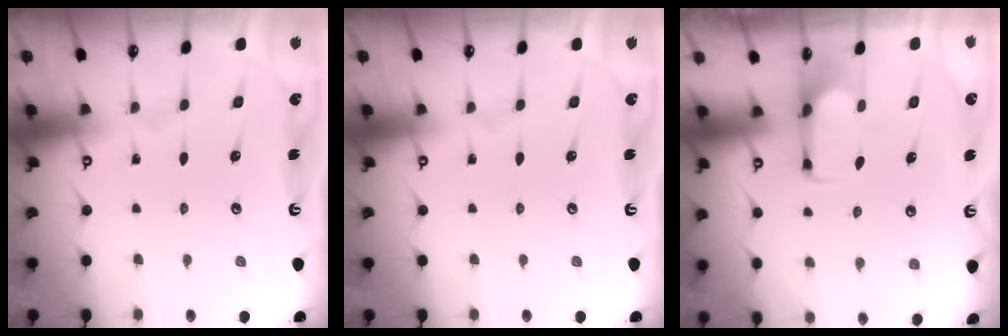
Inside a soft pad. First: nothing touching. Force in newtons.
{"total": 0.0}
{"total": 2.6, "press": 2.5, "slide": 0.9}